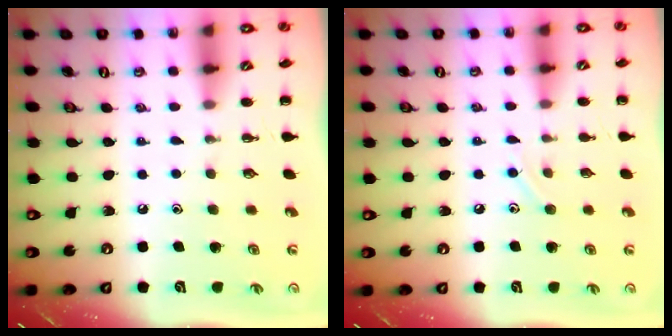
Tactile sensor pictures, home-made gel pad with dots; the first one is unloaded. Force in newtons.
{"total": 5.9, "press": 5.7, "slide": 1.3}